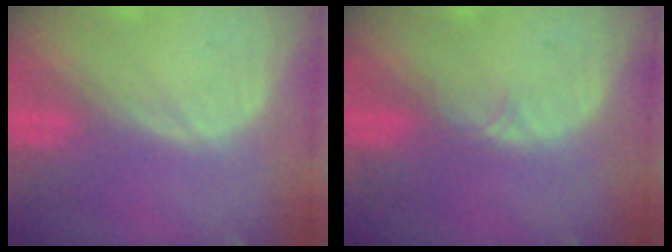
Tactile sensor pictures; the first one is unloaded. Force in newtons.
{"total": 0.9, "press": 0.8, "slide": 0.2}